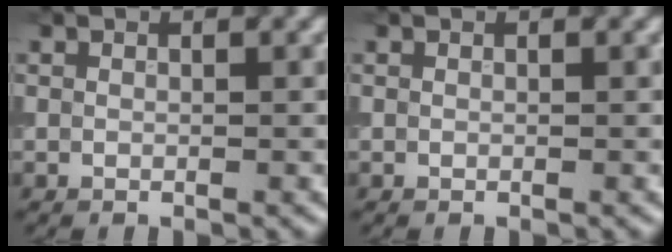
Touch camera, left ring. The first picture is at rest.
{"total": 0.0}